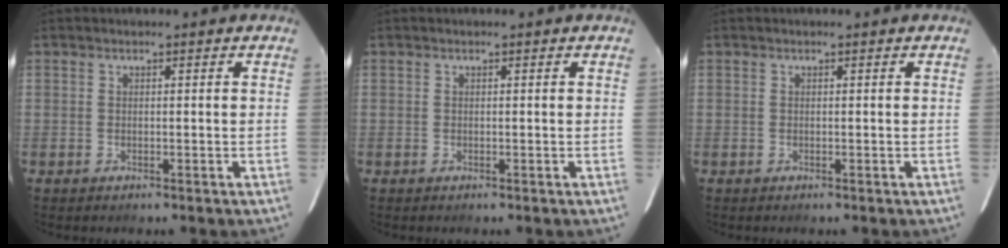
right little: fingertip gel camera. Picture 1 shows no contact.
{"total": 0.0}
{"total": 0.0}